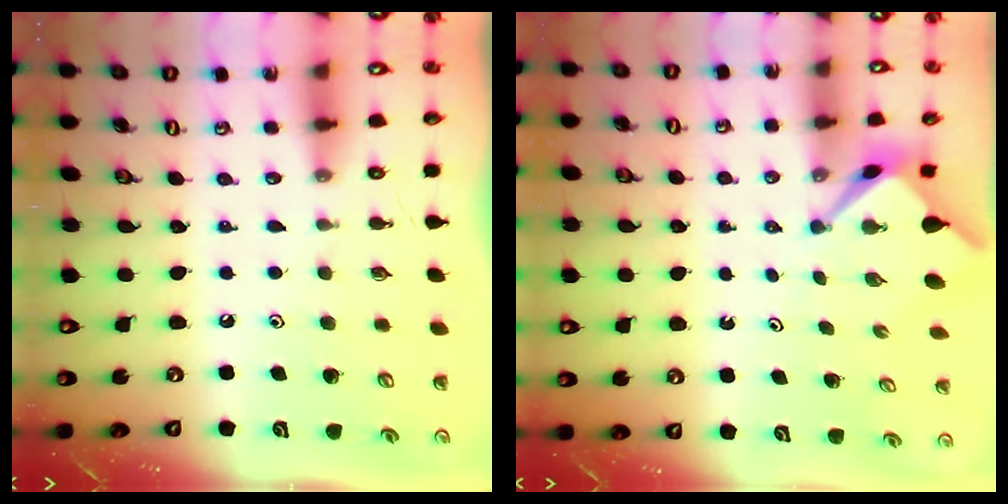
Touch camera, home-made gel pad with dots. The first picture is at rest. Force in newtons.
{"total": 2.4, "press": 2.4, "slide": 0.2}